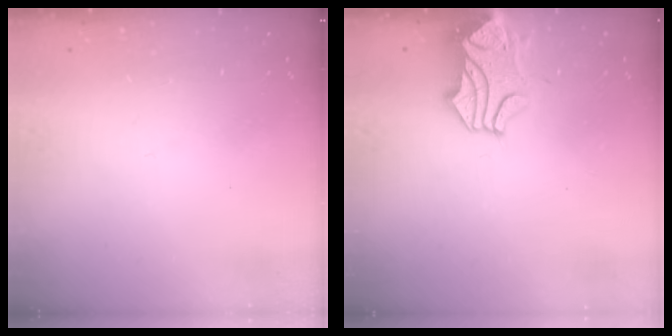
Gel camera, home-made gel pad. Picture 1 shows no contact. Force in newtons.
{"total": 2.3, "press": 1.8, "slide": 1.4}